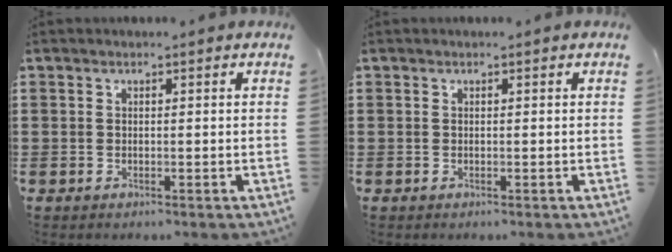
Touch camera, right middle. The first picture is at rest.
{"total": 0.0}